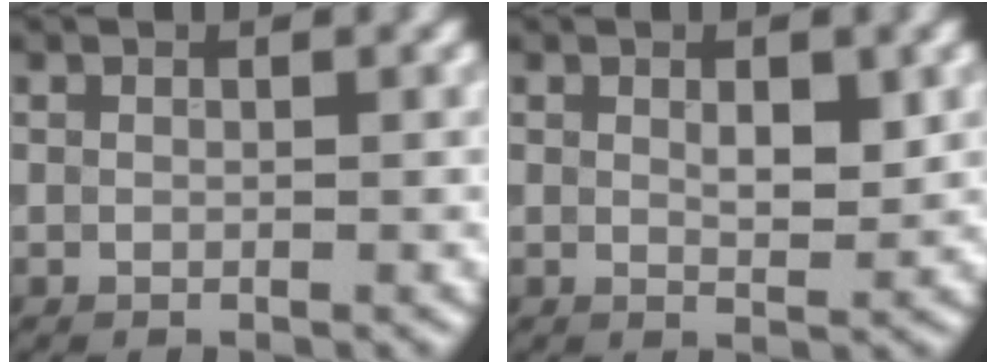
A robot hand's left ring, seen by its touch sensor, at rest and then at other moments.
{"total": 2.0, "force": [0.7, 0.7, 1.7], "torque": [-0.025, -0.003, 0.013]}